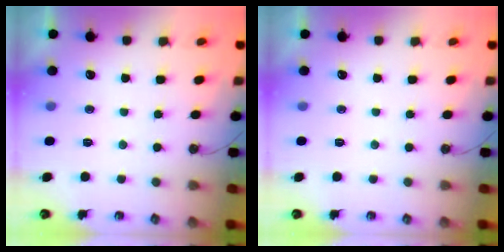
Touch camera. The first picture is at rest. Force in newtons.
{"total": 0.0}